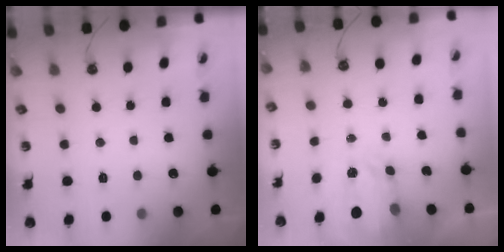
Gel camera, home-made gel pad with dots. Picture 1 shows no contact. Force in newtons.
{"total": 3.7, "press": 3.7, "slide": 0.5}